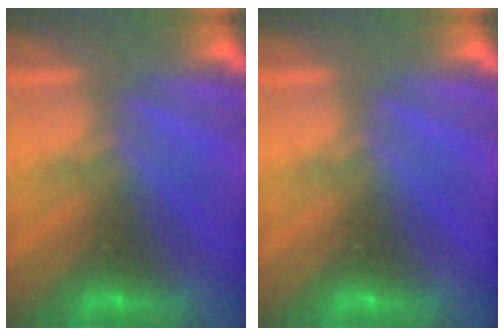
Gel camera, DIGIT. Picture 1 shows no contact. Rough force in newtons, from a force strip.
{"total": 0.0}